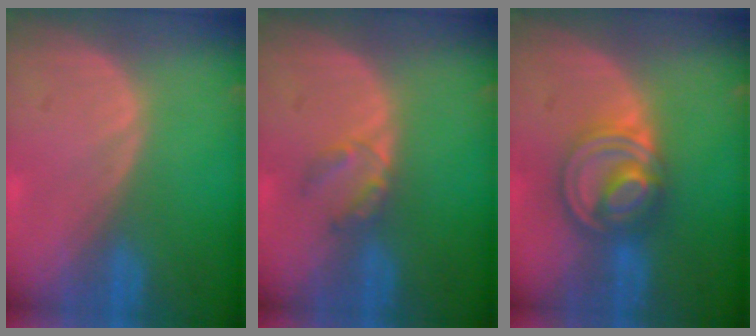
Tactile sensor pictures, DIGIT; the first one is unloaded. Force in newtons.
{"total": 2.8, "press": 2.8, "slide": 0.3}
{"total": 8.0, "press": 6.9, "slide": 4.0}